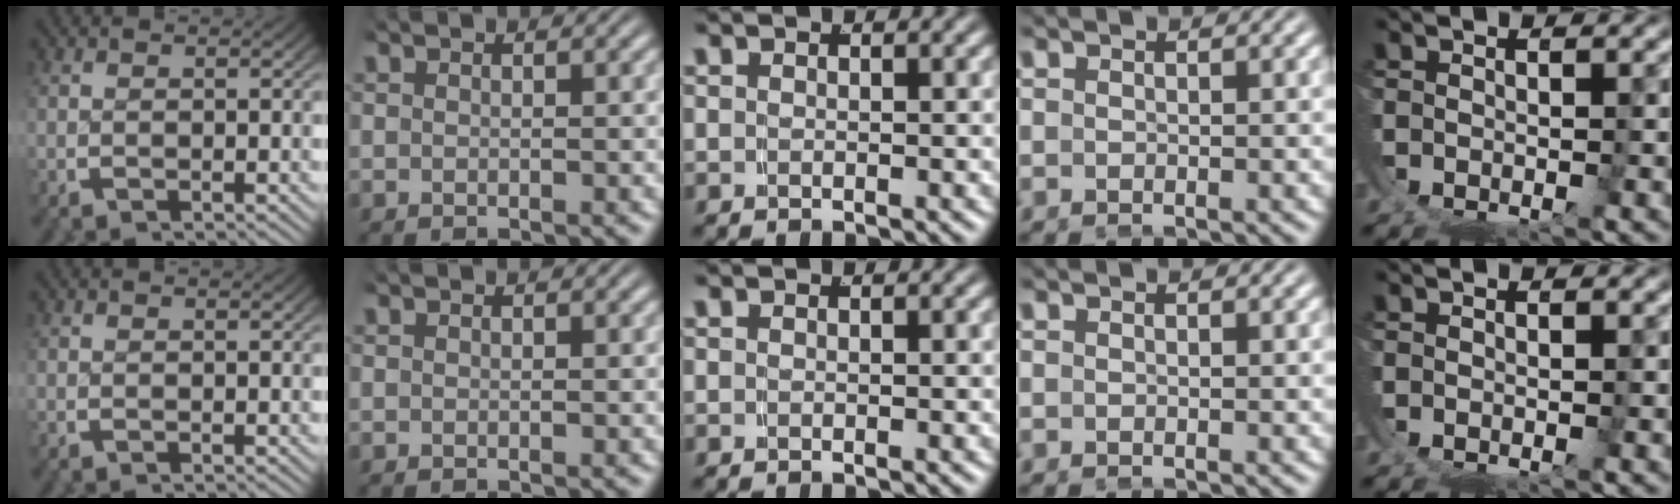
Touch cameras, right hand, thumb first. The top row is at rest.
{}